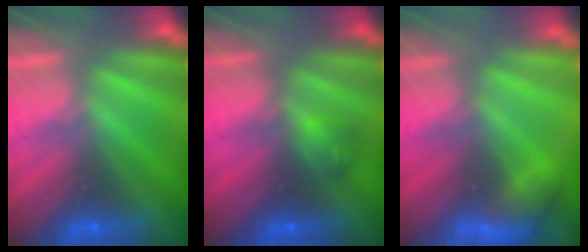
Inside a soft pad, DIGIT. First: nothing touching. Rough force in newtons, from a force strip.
{"total": 2.0}
{"total": 3.1}